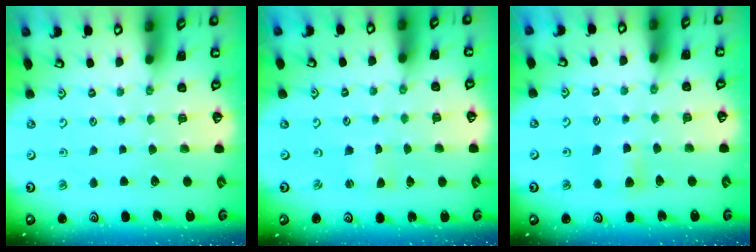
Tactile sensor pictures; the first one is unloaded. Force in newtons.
{"total": 0.7, "press": 0.7, "slide": 0.2}
{"total": 5.2, "press": 5.1, "slide": 0.7}